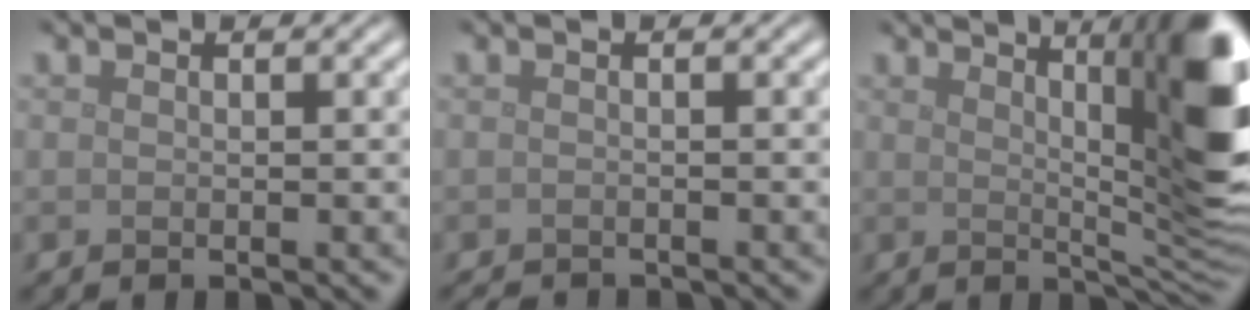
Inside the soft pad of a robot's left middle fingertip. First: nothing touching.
{"total": 1.9, "force": [-1.9, 0.2, 0.4], "torque": [-0.001, -0.010, -0.031]}
{"total": 13.8, "force": [3.8, 3.7, 12.7], "torque": [-0.133, 0.012, 0.053]}